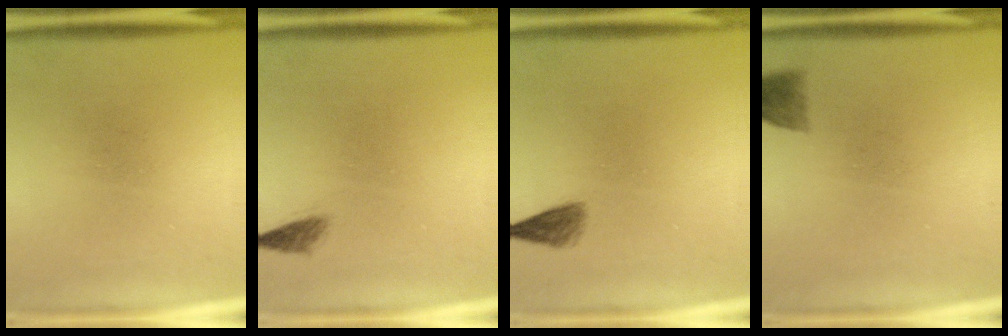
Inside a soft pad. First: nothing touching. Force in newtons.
{"total": 1.3}
{"total": 2.0}
{"total": 3.0}